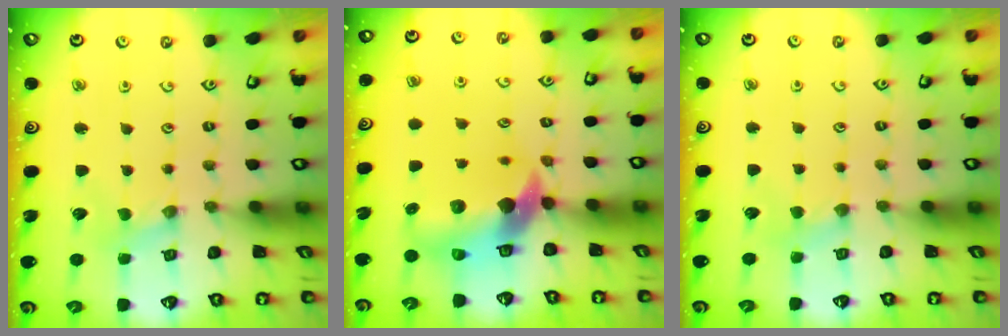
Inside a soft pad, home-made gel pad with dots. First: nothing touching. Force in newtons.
{"total": 11.6, "press": 11.5, "slide": 1.8}
{"total": 1.6, "press": 1.6, "slide": 0.4}